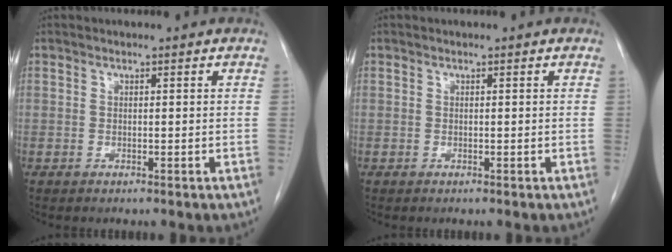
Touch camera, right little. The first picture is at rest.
{"total": 0.0}